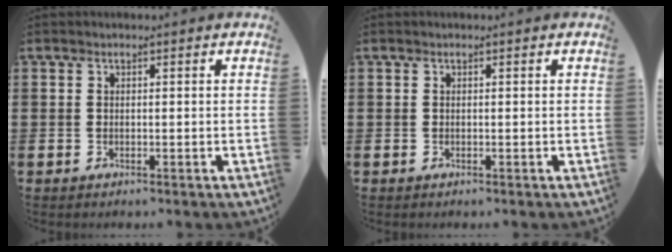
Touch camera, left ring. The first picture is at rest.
{"total": 0.0}